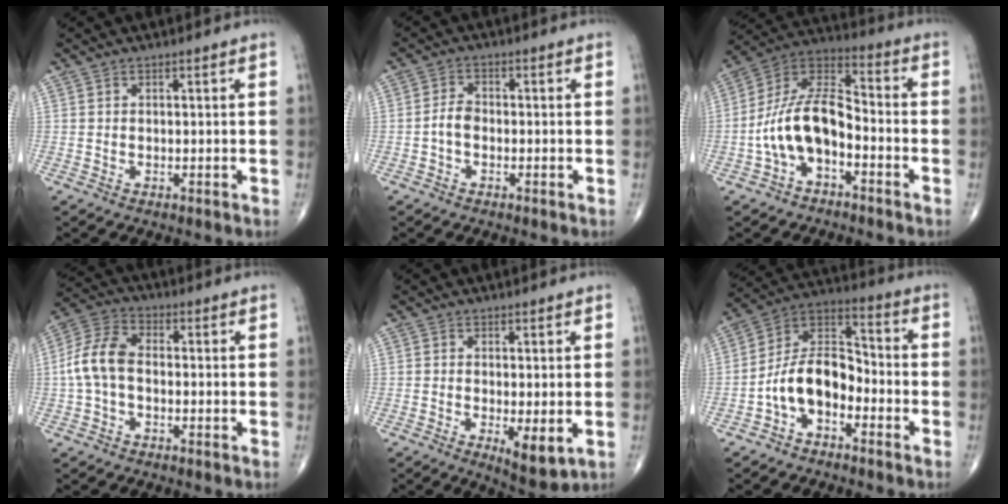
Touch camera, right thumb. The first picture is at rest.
{"total": 2.9, "force": [-0.9, 1.8, 2.1], "torque": [-0.036, 0.012, -0.024]}
{"total": 13.3, "force": [-4.1, 7.2, 10.4], "torque": [-0.190, 0.061, -0.085]}
{"total": 8.5, "force": [-0.8, 5.3, 6.7], "torque": [-0.138, 0.027, -0.026]}
{"total": 5.9, "force": [-1.3, 2.0, 5.4], "torque": [-0.084, -0.019, -0.016]}
{"total": 11.4, "force": [-4.4, 6.9, 8.0], "torque": [-0.128, 0.065, -0.093]}